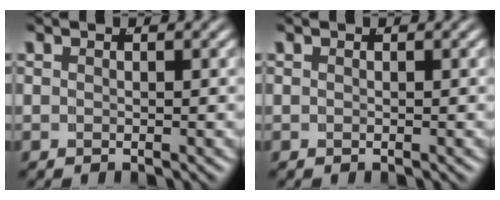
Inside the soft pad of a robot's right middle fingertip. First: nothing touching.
{"total": 0.0}